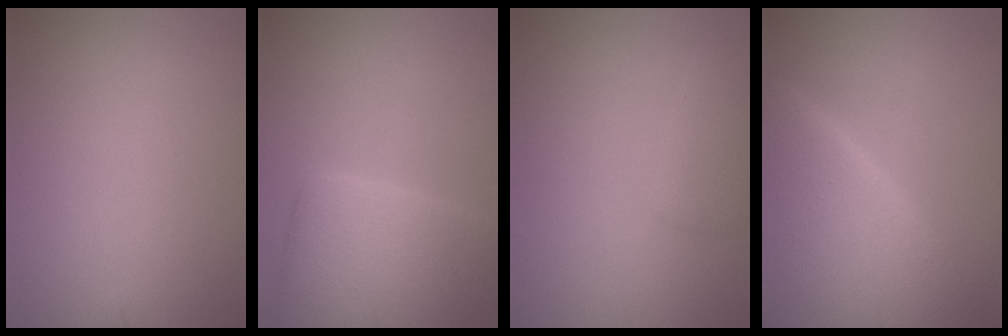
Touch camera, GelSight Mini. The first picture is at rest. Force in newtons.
{"total": 7.7, "press": 7.7, "slide": 0.9}
{"total": 1.9, "press": 1.9, "slide": 0.2}
{"total": 10.8, "press": 10.8, "slide": 0.8}